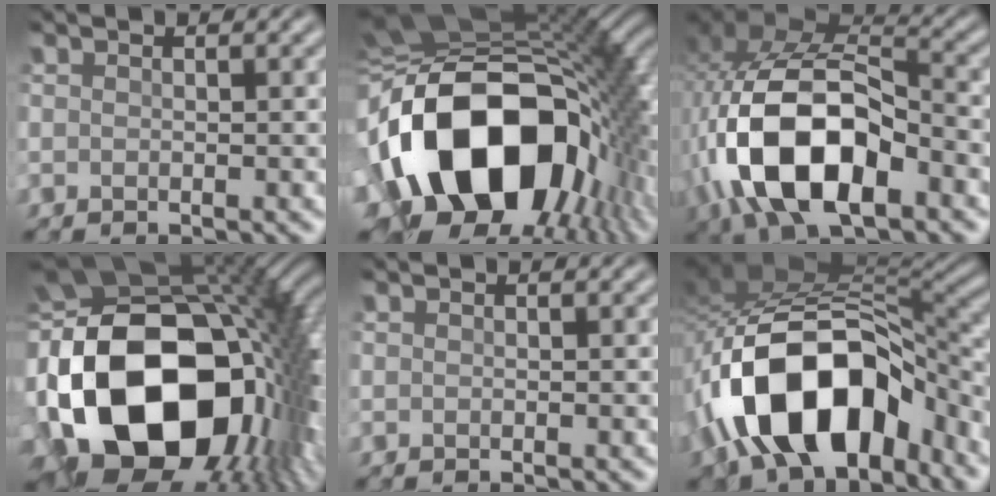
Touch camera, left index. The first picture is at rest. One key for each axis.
{"total": 19.4, "fx": -4.5, "fy": 12.5, "fz": 14.2, "tx": -0.285, "ty": -0.009, "tz": -0.071}
{"total": 13.7, "fx": -4.6, "fy": 7.1, "fz": 10.8, "tx": -0.222, "ty": -0.001, "tz": -0.089}
{"total": 20.2, "fx": -2.8, "fy": 13.4, "fz": 14.8, "tx": -0.333, "ty": -0.020, "tz": -0.025}
{"total": 0.0}
{"total": 14.0, "fx": -6.3, "fy": 7.8, "fz": 9.8, "tx": -0.166, "ty": 0.008, "tz": -0.114}